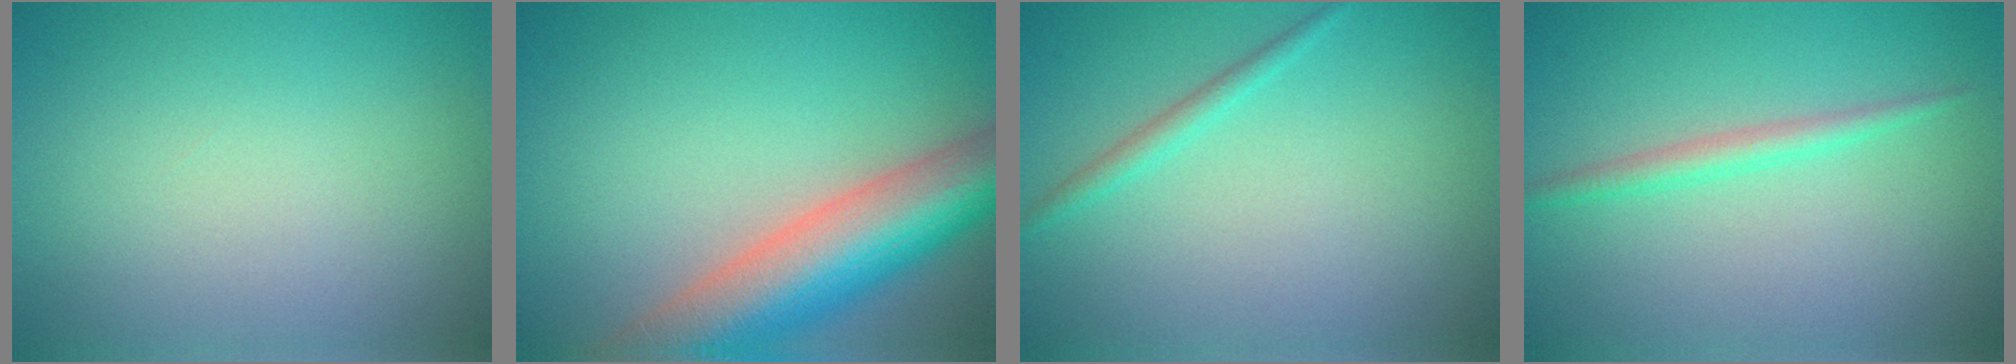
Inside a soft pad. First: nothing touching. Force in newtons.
{"total": 10.2, "press": 10.1, "slide": 0.6}
{"total": 1.3, "press": 1.3, "slide": 0.0}
{"total": 1.7, "press": 1.7, "slide": 0.1}